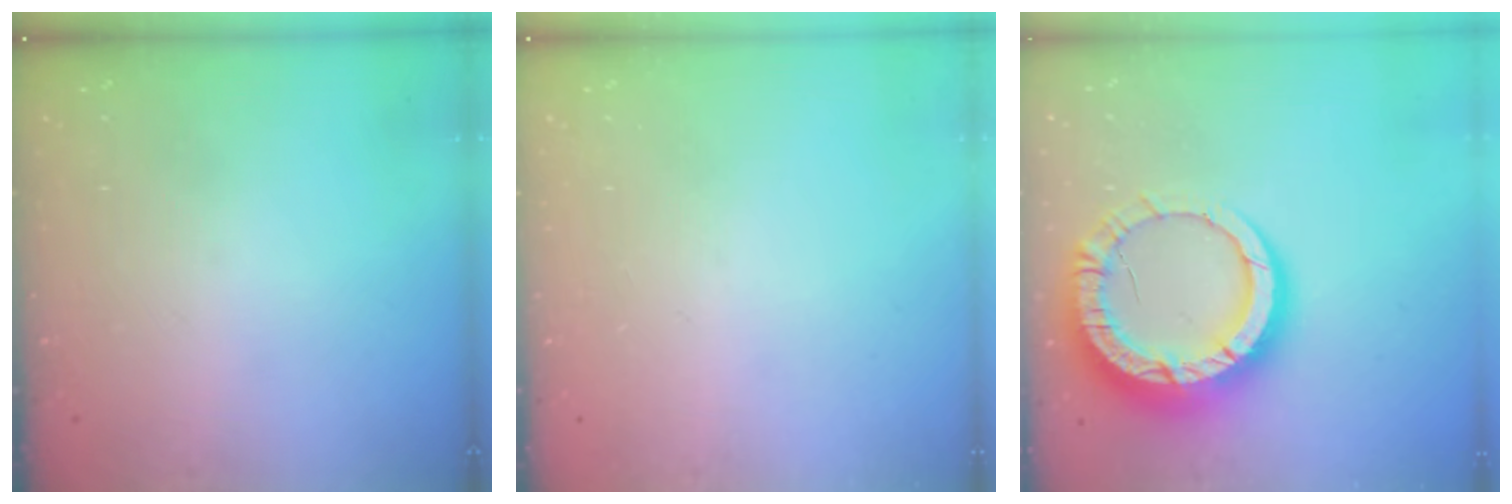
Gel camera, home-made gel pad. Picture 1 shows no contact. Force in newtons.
{"total": 0.0}
{"total": 17.7, "press": 17.7, "slide": 1.5}